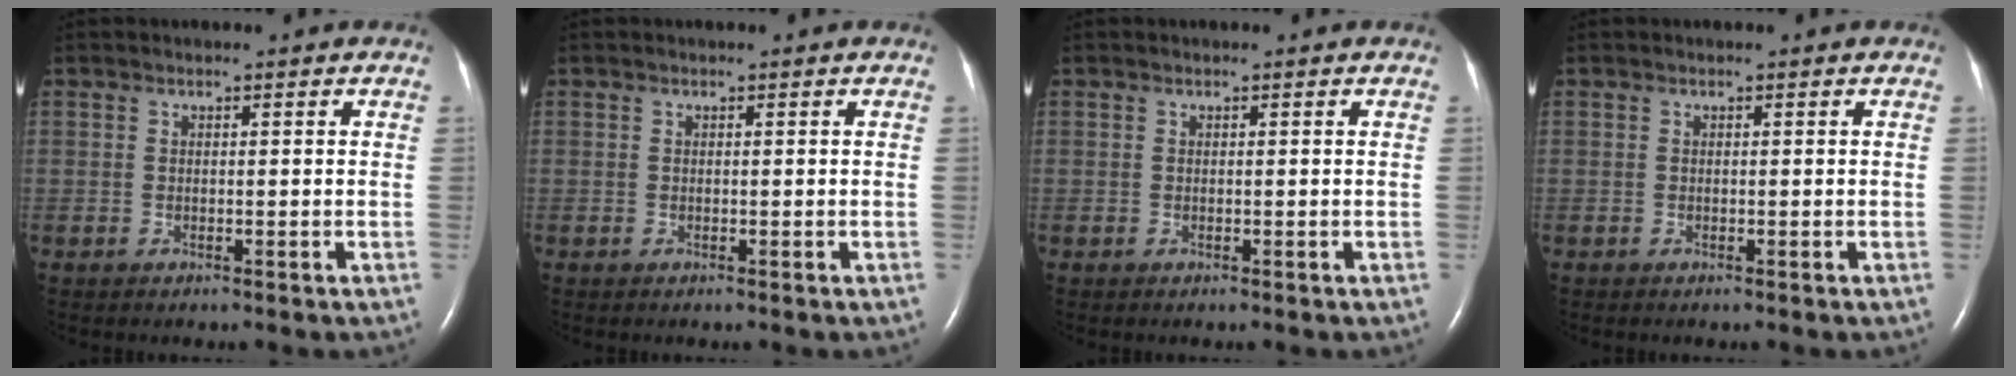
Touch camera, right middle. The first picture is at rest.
{"total": 0.0}
{"total": 0.0}
{"total": 0.0}